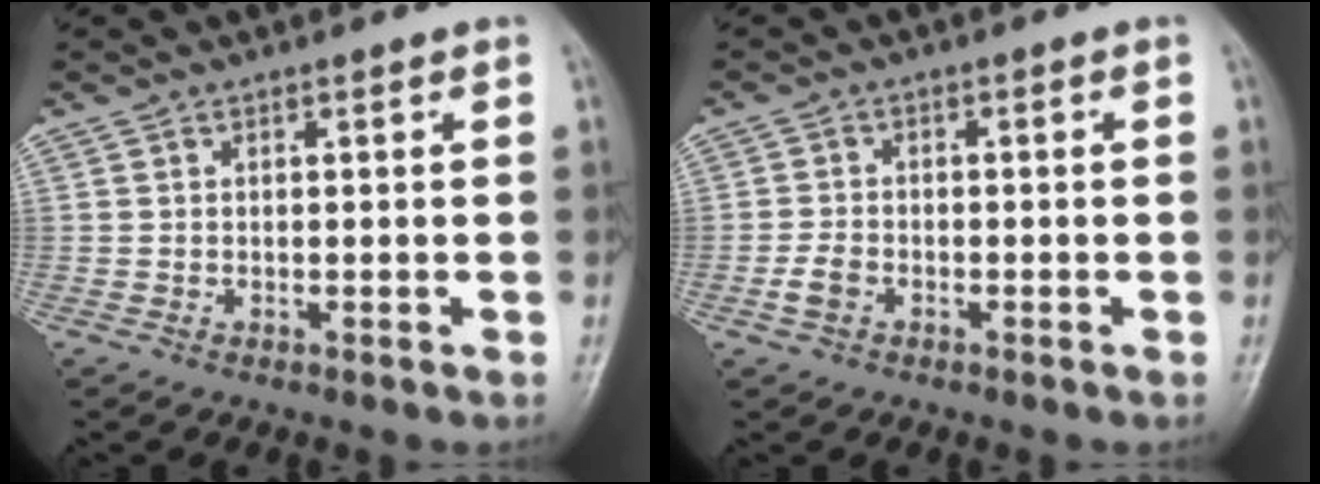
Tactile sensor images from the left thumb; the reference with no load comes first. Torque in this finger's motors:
{"motor_torque": [-0.22, 0.27, 0.09, 0.05, 0.00]}